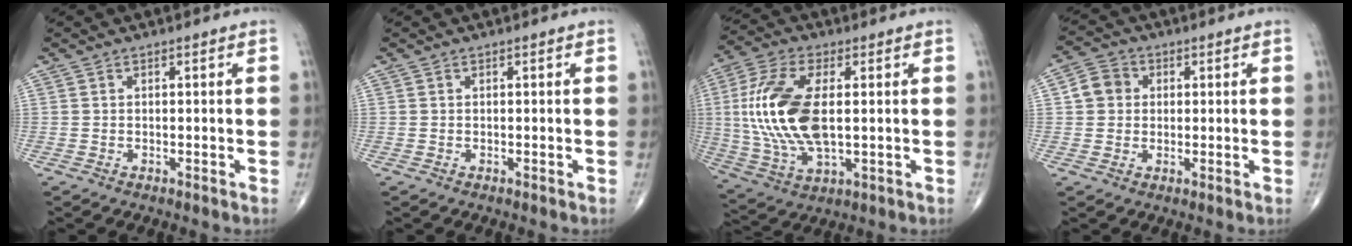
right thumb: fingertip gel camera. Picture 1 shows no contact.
{"total": 0.0}
{"total": 17.5, "force": [1.3, 8.4, 15.3], "torque": [-0.330, -0.005, 0.026]}
{"total": 5.1, "force": [0.8, 4.6, 2.1], "torque": [-0.022, 0.008, 0.005]}